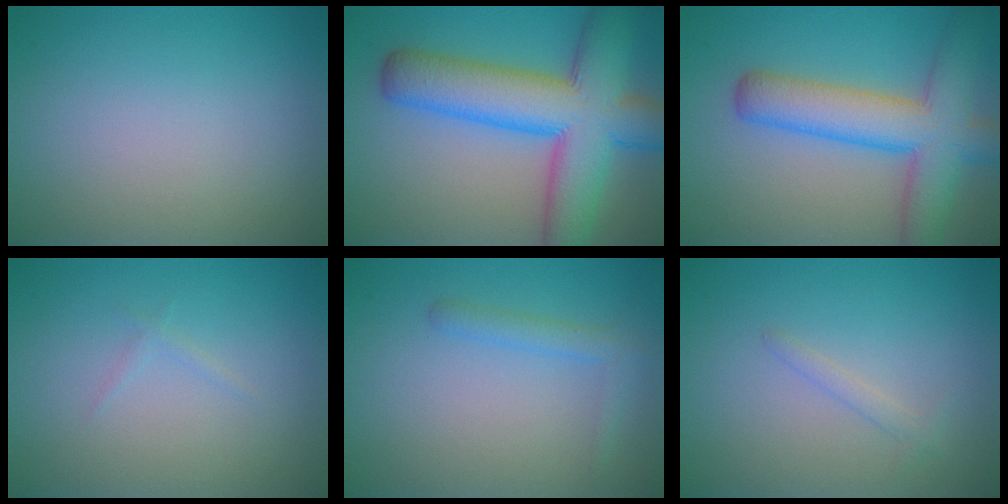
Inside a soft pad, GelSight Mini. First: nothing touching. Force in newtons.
{"total": 11.8, "press": 11.7, "slide": 0.6}
{"total": 7.9, "press": 7.9, "slide": 0.3}
{"total": 0.5, "press": 0.5, "slide": 0.1}
{"total": 1.7, "press": 1.7, "slide": 0.1}
{"total": 1.1, "press": 1.1, "slide": 0.1}